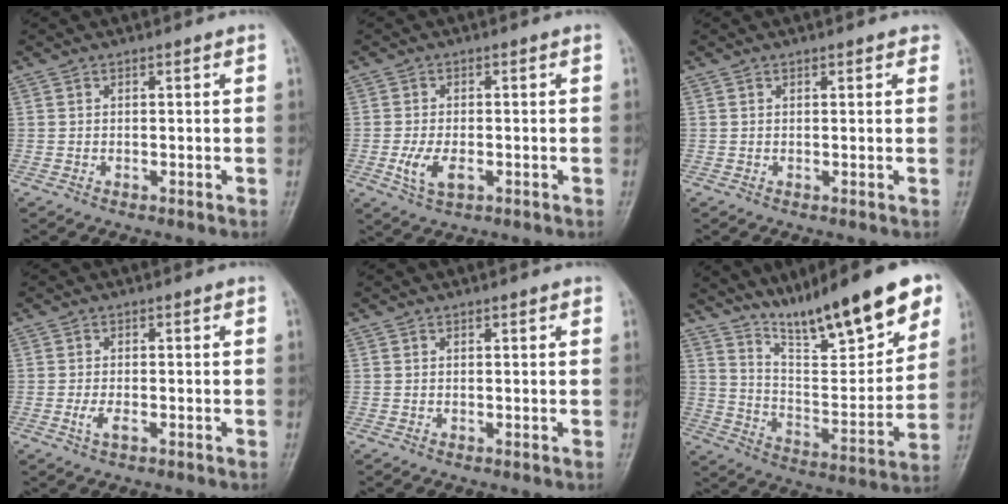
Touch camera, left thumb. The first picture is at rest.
{"total": 5.0, "force": [-1.5, 2.5, 4.0], "torque": [-0.084, 0.001, -0.024]}
{"total": 1.2, "force": [0.8, 0.5, 0.8], "torque": [-0.006, -0.001, 0.006]}
{"total": 2.2, "force": [-0.7, 0.8, 2.0], "torque": [-0.045, 0.003, -0.011]}
{"total": 0.7, "force": [0.4, 0.2, 0.5], "torque": [-0.007, 0.000, 0.004]}
{"total": 21.1, "force": [14.6, 4.6, 14.6], "torque": [-0.193, -0.061, 0.245]}